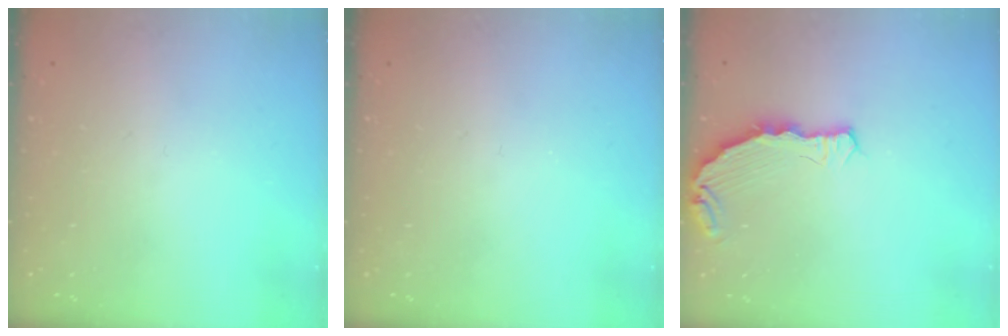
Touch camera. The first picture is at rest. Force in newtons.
{"total": 0.0}
{"total": 7.3, "press": 5.5, "slide": 4.7}